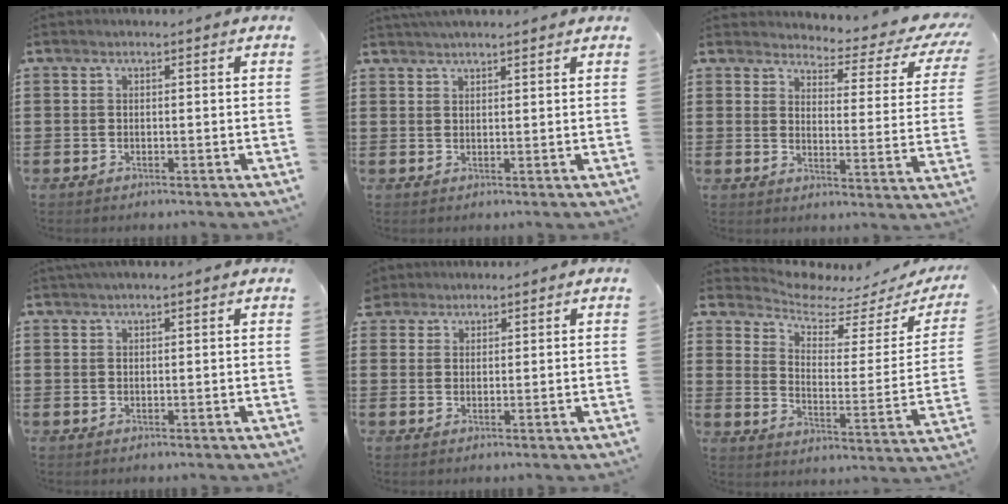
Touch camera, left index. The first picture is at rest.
{"total": 1.9, "force": [1.8, 0.1, 0.5], "torque": [-0.012, 0.002, 0.036]}
{"total": 3.9, "force": [3.2, 1.1, 1.8], "torque": [-0.041, -0.030, 0.045]}
{"total": 1.3, "force": [1.1, 0.0, 0.5], "torque": [-0.011, -0.001, 0.022]}
{"total": 2.3, "force": [1.9, 1.3, 0.0], "torque": [-0.008, 0.010, 0.037]}
{"total": 5.0, "force": [4.6, 1.1, 1.4], "torque": [-0.056, -0.038, 0.077]}